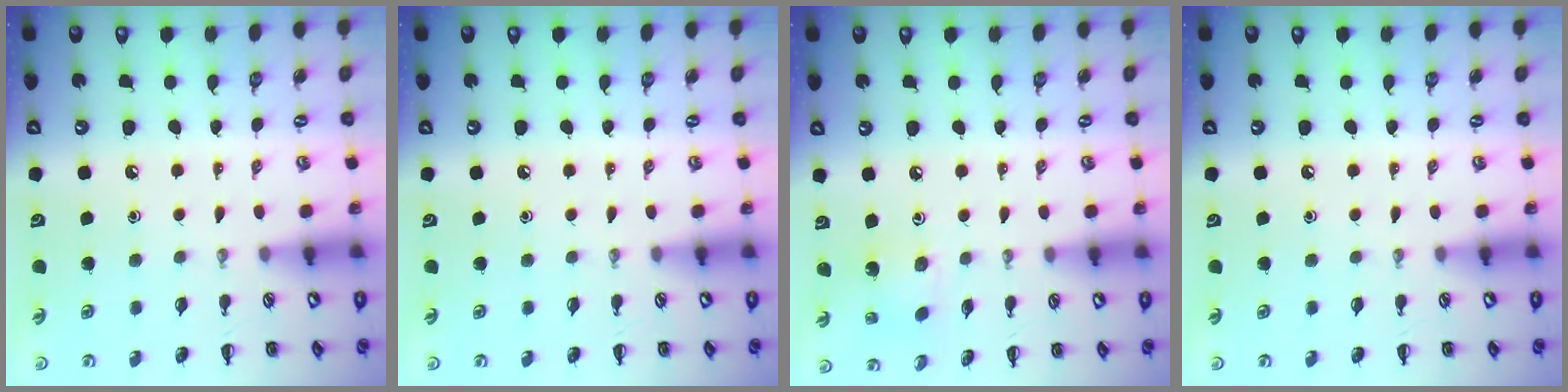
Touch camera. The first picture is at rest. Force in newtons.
{"total": 0.0}
{"total": 1.7, "press": 1.7, "slide": 0.5}
{"total": 0.0}